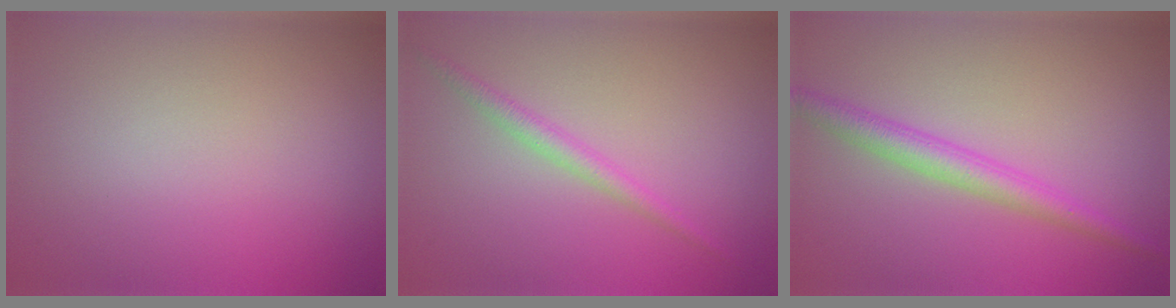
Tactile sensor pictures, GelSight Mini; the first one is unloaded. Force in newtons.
{"total": 1.7, "press": 1.7, "slide": 0.1}
{"total": 3.0, "press": 3.0, "slide": 0.0}